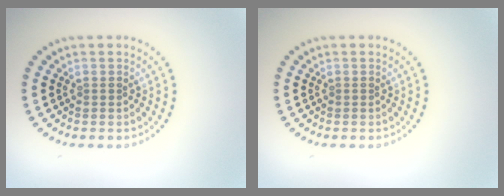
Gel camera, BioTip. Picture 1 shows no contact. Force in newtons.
{"total": 0.0}